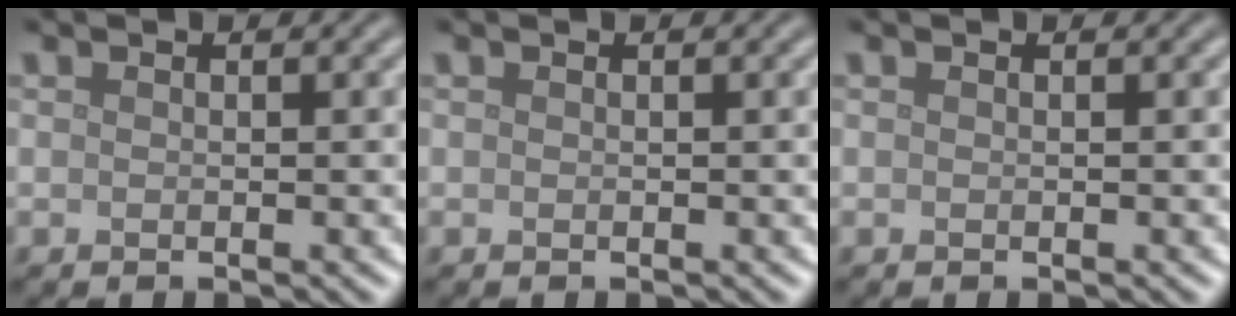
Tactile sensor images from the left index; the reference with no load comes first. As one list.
[{"total": 0.0}, {"total": 0.0}]